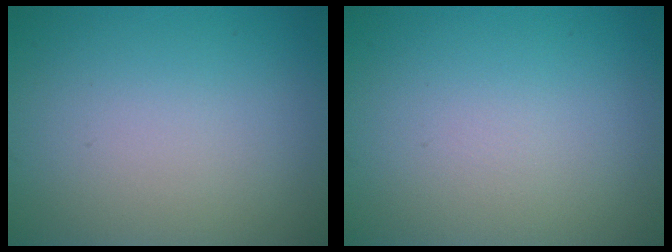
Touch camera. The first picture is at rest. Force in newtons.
{"total": 0.0}